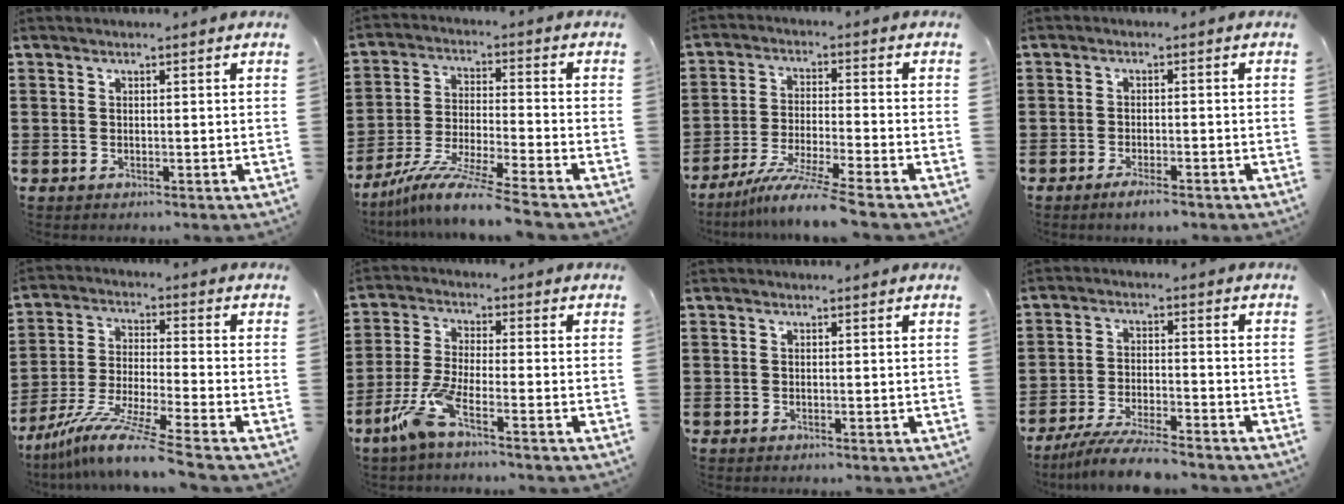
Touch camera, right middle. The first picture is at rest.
{"total": 9.2, "force": [-7.8, -0.3, 4.8], "torque": [-0.093, -0.007, -0.154]}
{"total": 7.1, "force": [-6.0, -0.6, 3.9], "torque": [-0.078, -0.020, -0.115]}
{"total": 2.1, "force": [-1.6, 0.2, 1.3], "torque": [-0.023, 0.001, -0.030]}
{"total": 9.7, "force": [-8.0, -0.3, 5.6], "torque": [-0.108, -0.006, -0.159]}
{"total": 6.7, "force": [-4.2, 0.9, 5.1], "torque": [-0.131, -0.014, -0.085]}
{"total": 0.0}
{"total": 6.5, "force": [-5.9, 0.3, 2.7], "torque": [-0.060, -0.009, -0.113]}